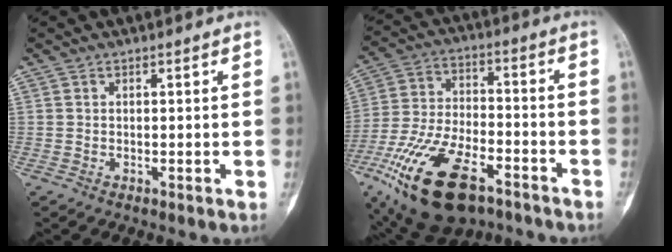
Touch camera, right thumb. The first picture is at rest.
{"total": 21.5, "force": [-11.5, 10.1, 15.0], "torque": [-0.314, 0.032, -0.201]}